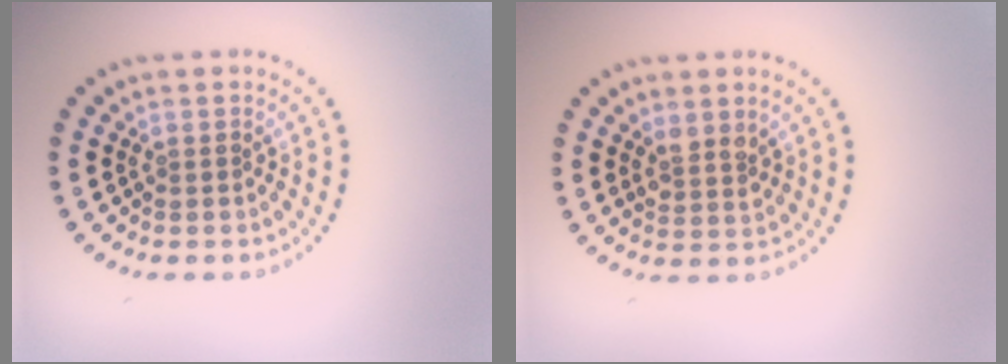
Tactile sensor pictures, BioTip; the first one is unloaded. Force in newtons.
{"total": 1.8, "press": 1.6, "slide": 1.0}